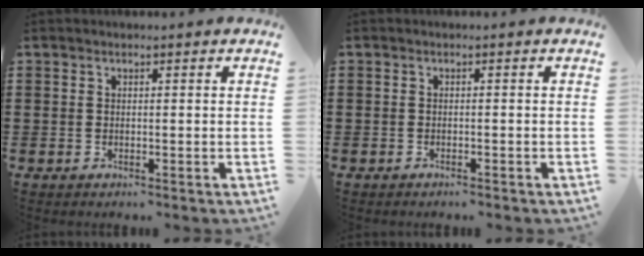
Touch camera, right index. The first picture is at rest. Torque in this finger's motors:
{"motor_torque": [-0.14, 0.42, -0.45, -0.04]}